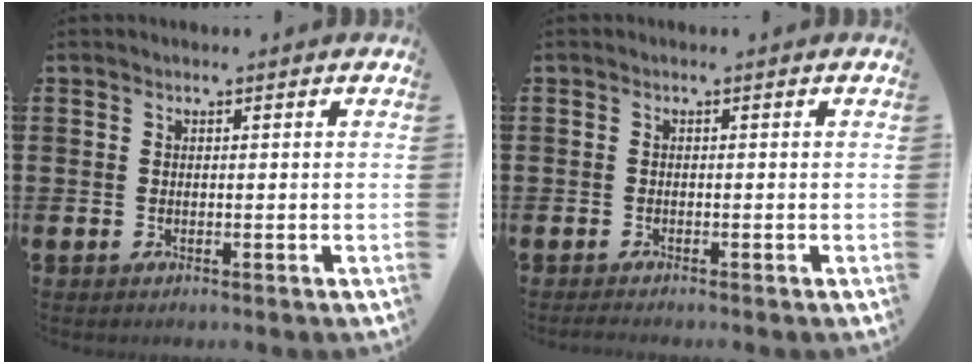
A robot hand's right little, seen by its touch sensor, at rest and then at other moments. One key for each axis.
{"total": 0.7, "fx": -0.6, "fy": 0.0, "fz": 0.3, "tx": -0.005, "ty": -0.003, "tz": -0.011}